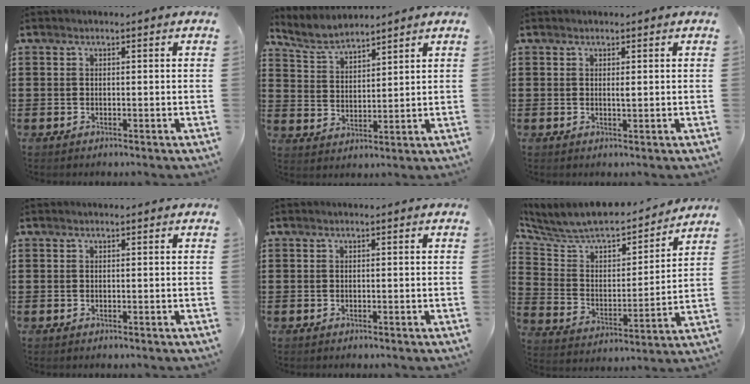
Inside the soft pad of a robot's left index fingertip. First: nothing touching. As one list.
[{"total": 5.0, "force": [4.7, 1.0, 1.3], "torque": [-0.044, -0.013, 0.085]}, {"total": 1.0, "force": [0.4, 0.1, 0.9], "torque": [-0.018, -0.001, 0.008]}, {"total": 0.0}, {"total": 0.0}, {"total": 6.9, "force": [6.3, 2.0, 2.0], "torque": [-0.074, -0.052, 0.105]}]